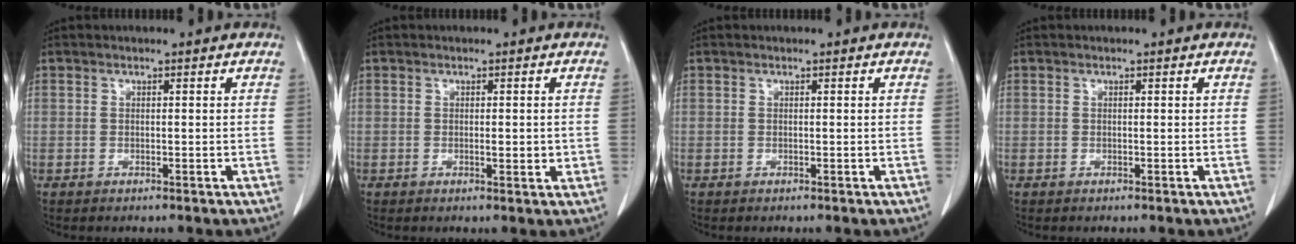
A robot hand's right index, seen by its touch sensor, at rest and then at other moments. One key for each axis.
{"total": 3.0, "fx": -0.2, "fy": 0.9, "fz": 2.9, "tx": -0.041, "ty": -0.003, "tz": -0.002}
{"total": 0.0}
{"total": 0.0}